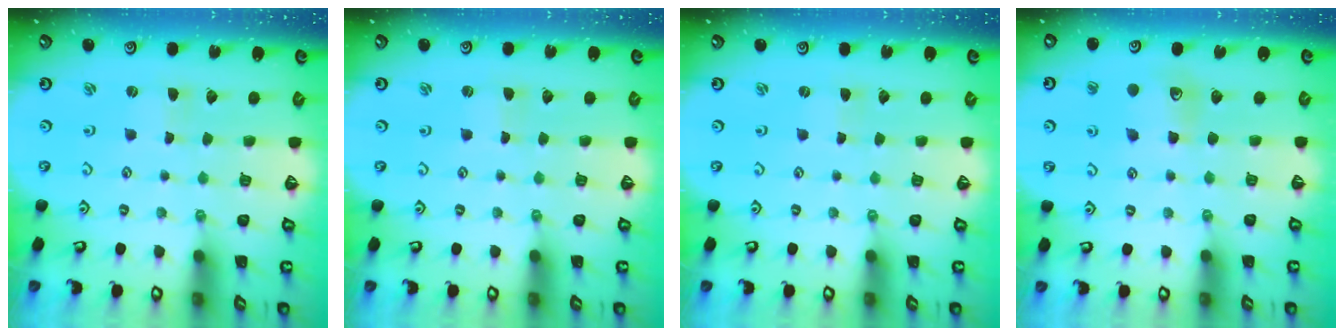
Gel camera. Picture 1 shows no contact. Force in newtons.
{"total": 0.0}
{"total": 0.0}
{"total": 8.8, "press": 8.8, "slide": 0.8}